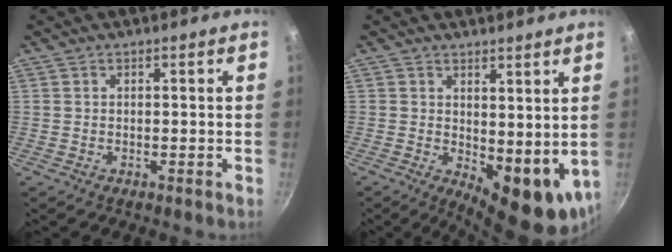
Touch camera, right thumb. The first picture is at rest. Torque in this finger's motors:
{"motor_torque": [-0.41, 0.93, 0.93, 0.54, 0.08]}